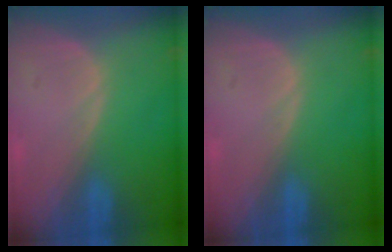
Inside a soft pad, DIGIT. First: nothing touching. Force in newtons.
{"total": 0.0}